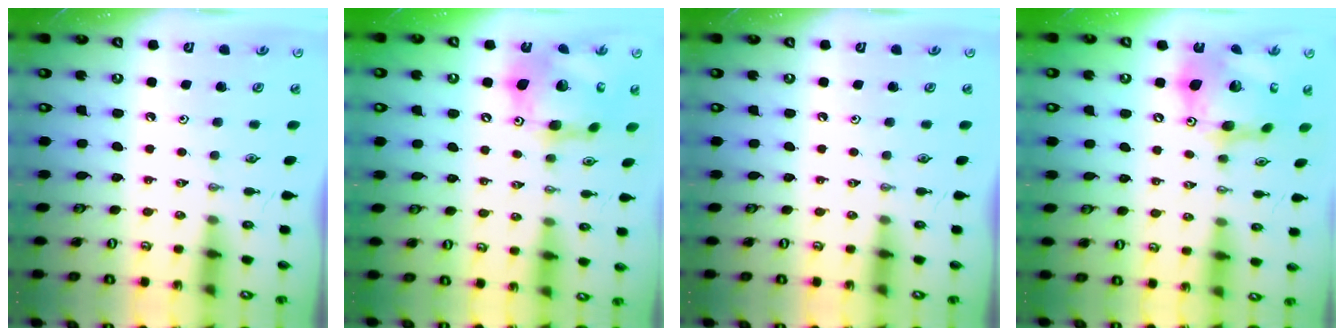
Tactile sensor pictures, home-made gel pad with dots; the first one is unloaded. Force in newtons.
{"total": 17.3, "press": 17.2, "slide": 1.8}
{"total": 0.0}
{"total": 20.0, "press": 19.9, "slide": 2.2}